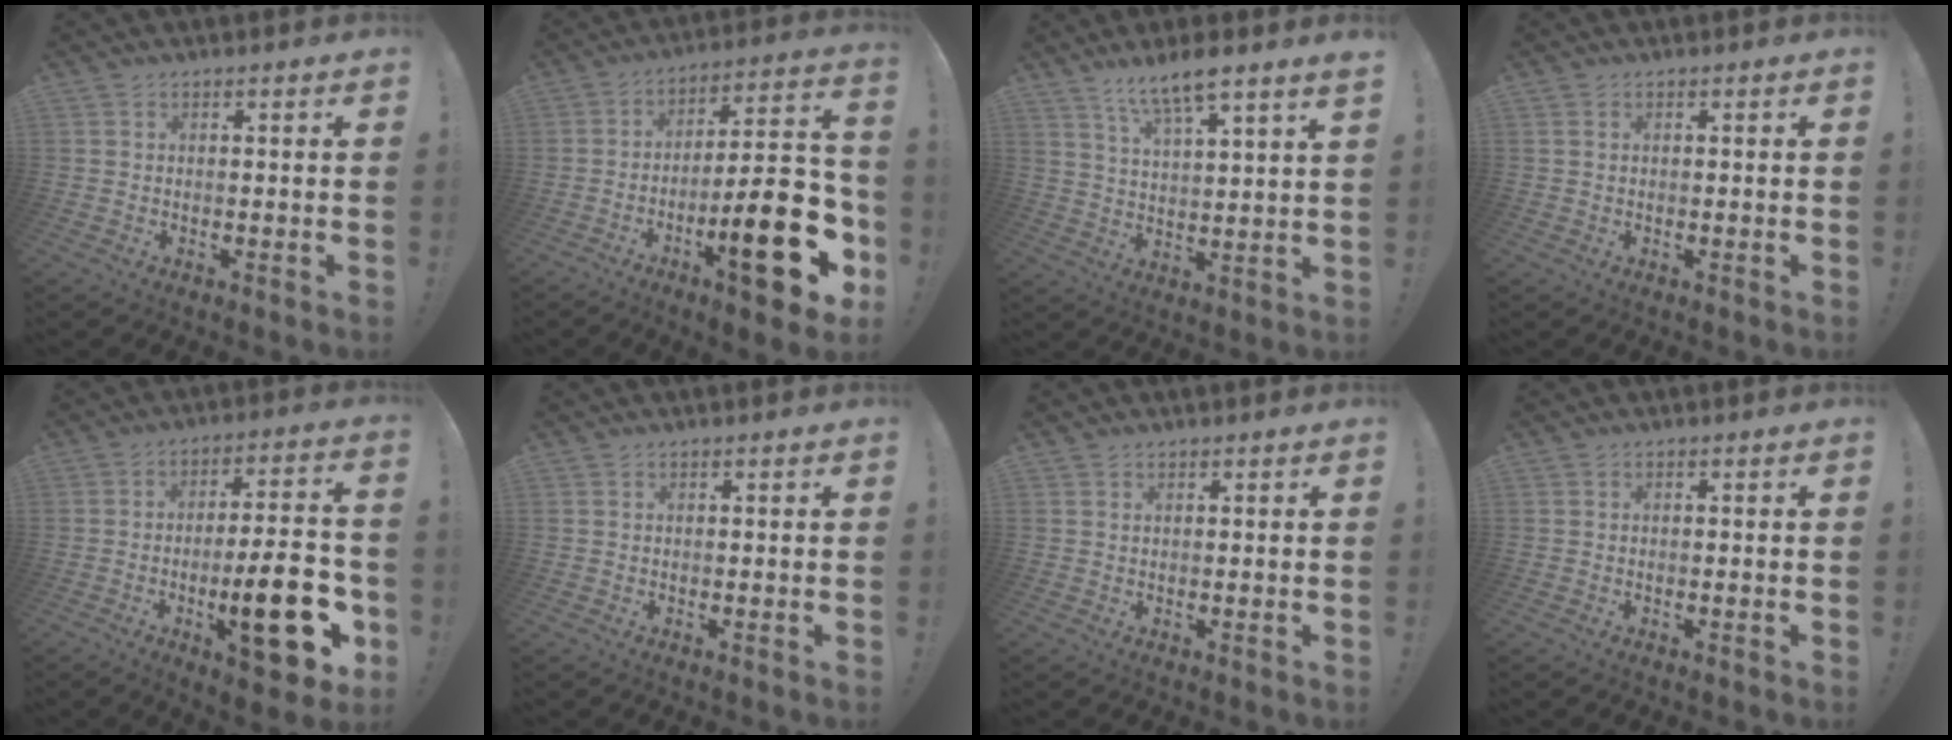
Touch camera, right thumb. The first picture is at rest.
{"total": 22.5, "force": [-8.8, 6.2, 19.8], "torque": [-0.276, 0.047, -0.133]}
{"total": 9.4, "force": [7.5, 0.3, 5.6], "torque": [-0.099, -0.043, 0.126]}
{"total": 0.6, "force": [0.4, 0.3, 0.3], "torque": [-0.015, 0.004, 0.009]}
{"total": 20.3, "force": [-6.1, 6.2, 18.4], "torque": [-0.253, 0.015, -0.086]}
{"total": 0.0}
{"total": 0.6, "force": [0.5, 0.3, 0.2], "torque": [-0.001, -0.002, 0.010]}
{"total": 0.0}